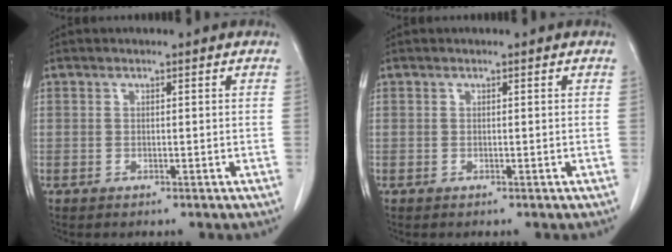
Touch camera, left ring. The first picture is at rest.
{"total": 0.0}